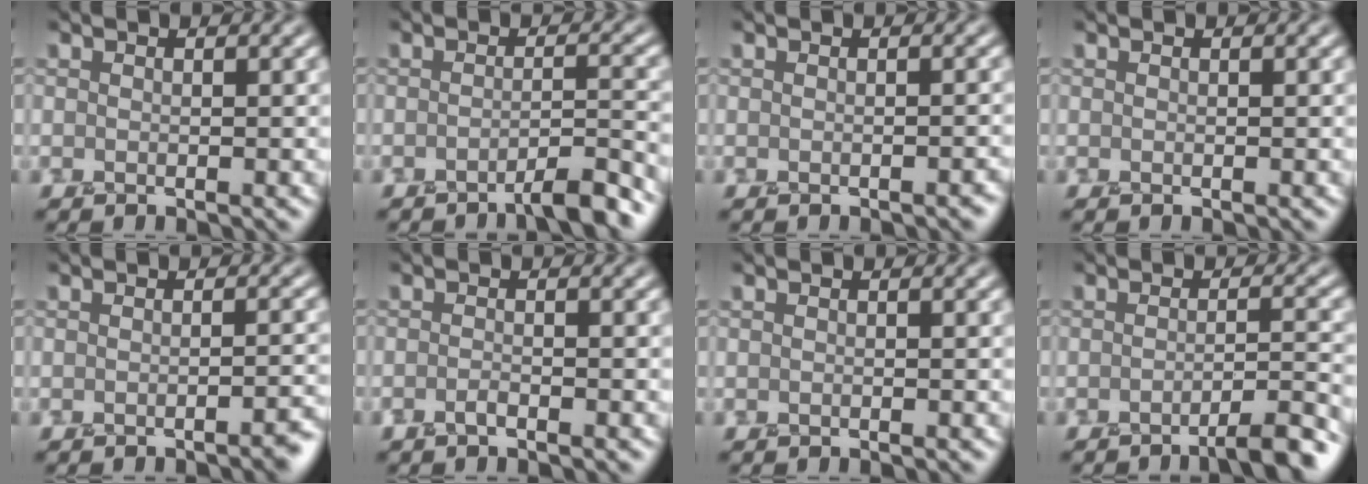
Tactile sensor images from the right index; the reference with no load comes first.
{"total": 3.3, "force": [-2.4, 0.5, 2.2], "torque": [-0.019, 0.011, -0.052]}
{"total": 1.1, "force": [-0.6, 0.4, 0.8], "torque": [-0.001, 0.001, -0.014]}
{"total": 0.0}
{"total": 2.2, "force": [-1.2, 0.6, 1.7], "torque": [-0.013, 0.002, -0.026]}
{"total": 0.8, "force": [-0.6, 0.3, 0.4], "torque": [-0.006, 0.008, -0.015]}
{"total": 0.0}
{"total": 4.0, "force": [-2.6, 0.7, 2.9], "torque": [-0.030, 0.010, -0.055]}